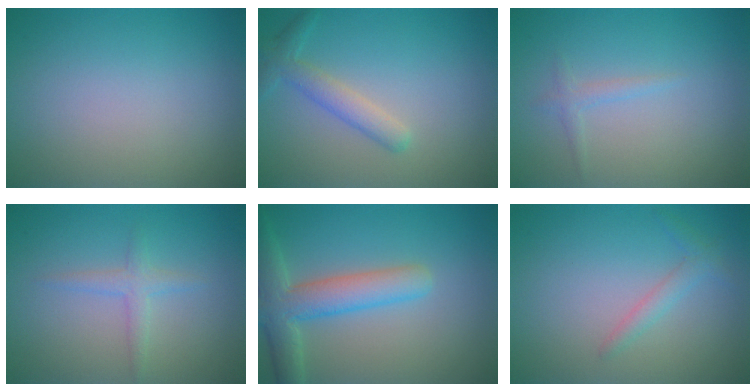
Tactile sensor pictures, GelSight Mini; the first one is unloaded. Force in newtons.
{"total": 2.6, "press": 2.5, "slide": 0.1}
{"total": 0.6, "press": 0.6, "slide": 0.1}
{"total": 1.6, "press": 1.6, "slide": 0.1}
{"total": 5.4, "press": 5.4, "slide": 0.4}
{"total": 1.5, "press": 1.4, "slide": 0.1}